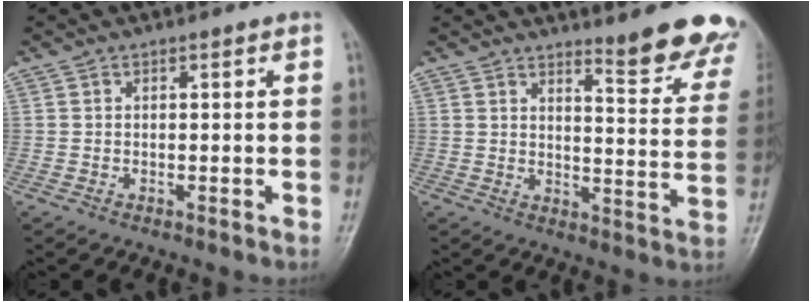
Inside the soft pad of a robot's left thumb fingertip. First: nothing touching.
{"total": 12.9, "force": [10.8, 2.3, 6.7], "torque": [-0.050, -0.091, 0.125]}